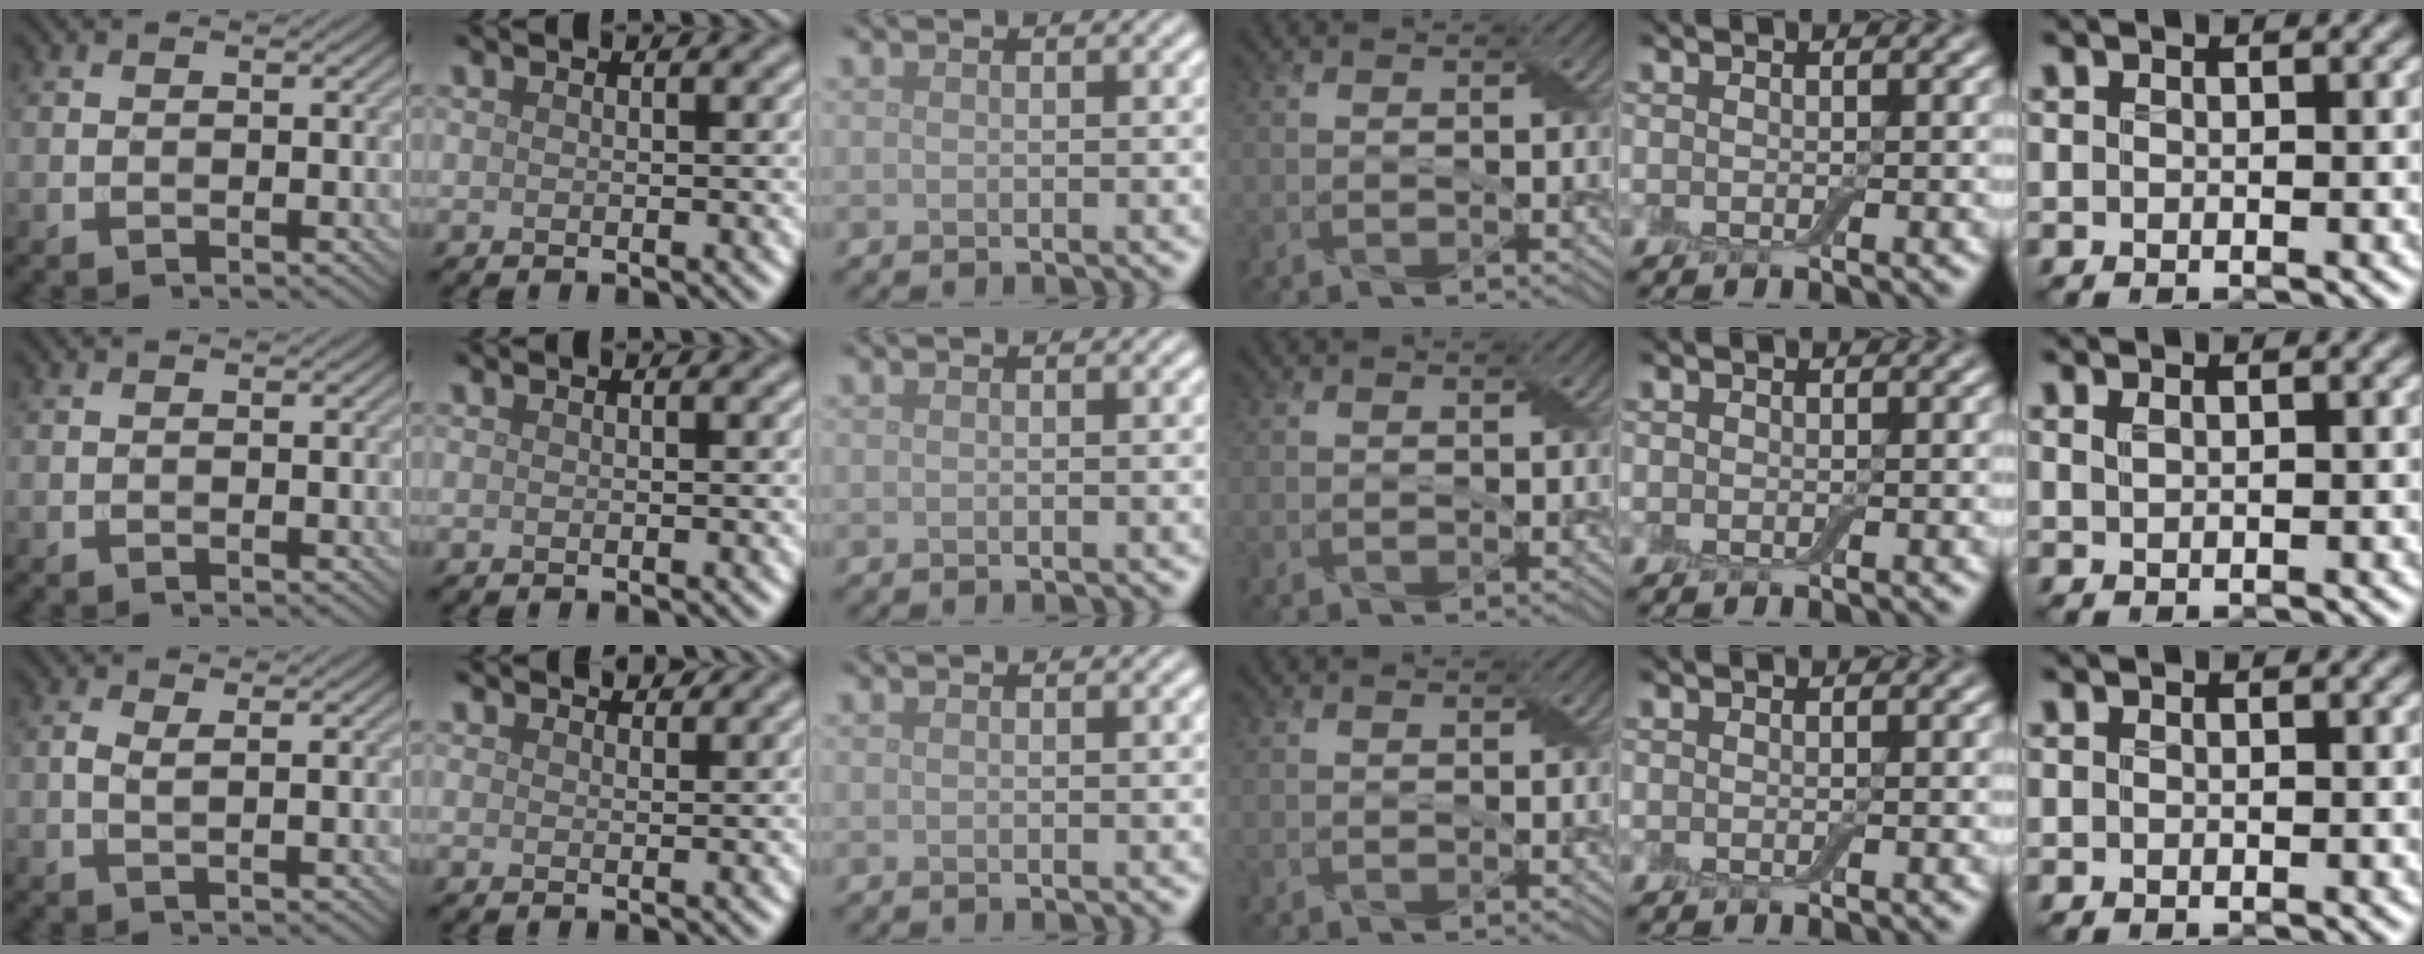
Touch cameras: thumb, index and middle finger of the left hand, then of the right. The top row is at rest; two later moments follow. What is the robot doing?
{"motion": "fold", "object": "aluminum foil"}